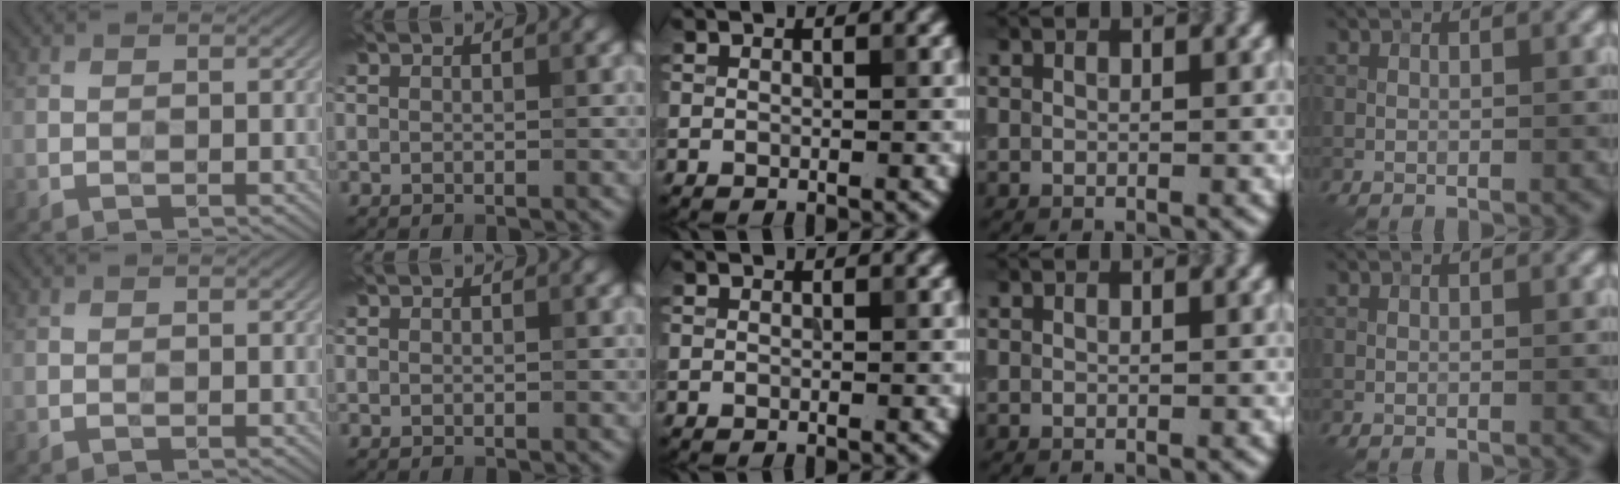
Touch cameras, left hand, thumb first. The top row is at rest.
{}